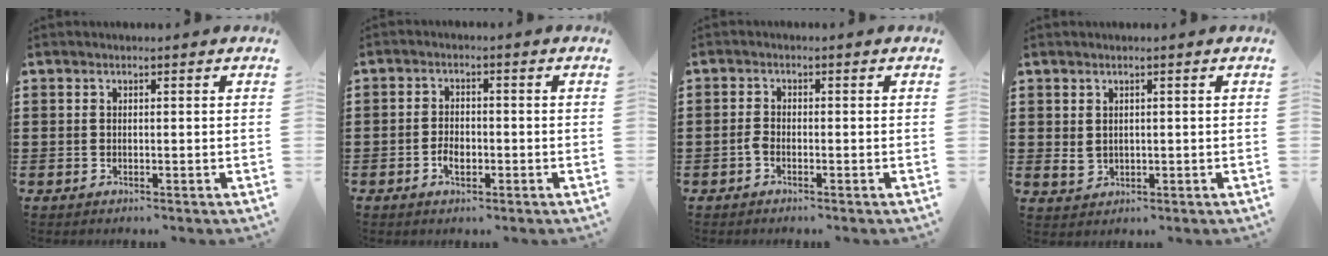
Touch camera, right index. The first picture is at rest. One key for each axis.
{"total": 2.6, "fx": -1.0, "fy": 1.6, "fz": 1.8, "tx": -0.035, "ty": 0.003, "tz": -0.019}
{"total": 1.3, "fx": -0.8, "fy": 0.6, "fz": 0.9, "tx": -0.025, "ty": -0.003, "tz": -0.017}
{"total": 1.9, "fx": 0.6, "fy": 1.4, "fz": 1.1, "tx": -0.023, "ty": 0.003, "tz": 0.013}